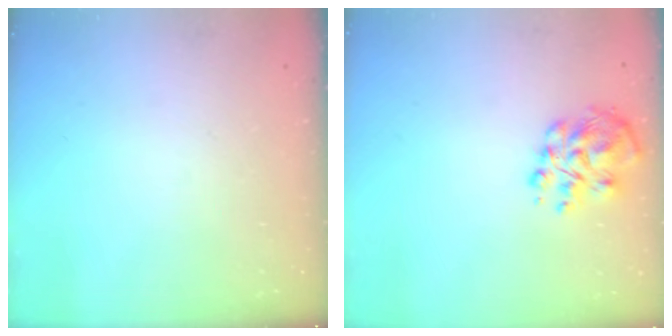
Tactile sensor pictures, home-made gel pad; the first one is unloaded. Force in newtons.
{"total": 9.3, "press": 9.1, "slide": 1.5}